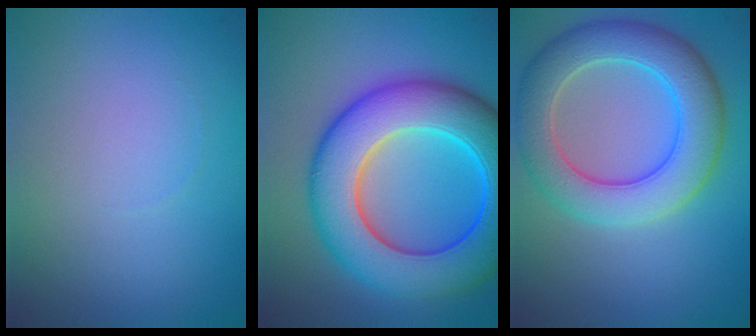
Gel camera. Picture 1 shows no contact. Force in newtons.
{"total": 12.0, "press": 12.0, "slide": 0.2}
{"total": 7.1, "press": 7.1, "slide": 0.3}